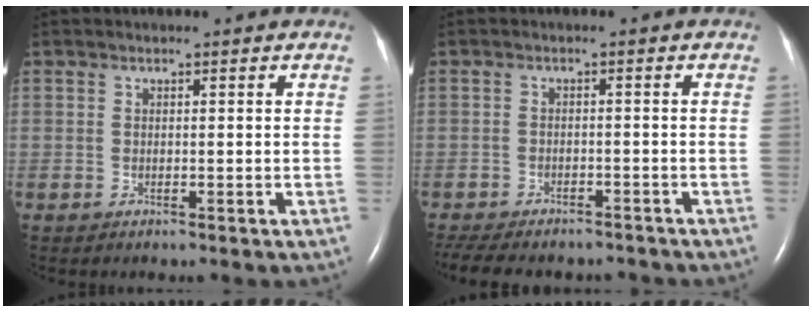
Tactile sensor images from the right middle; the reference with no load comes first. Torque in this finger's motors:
{"motor_torque": [0.24, -0.24, 0.06, 0.04]}